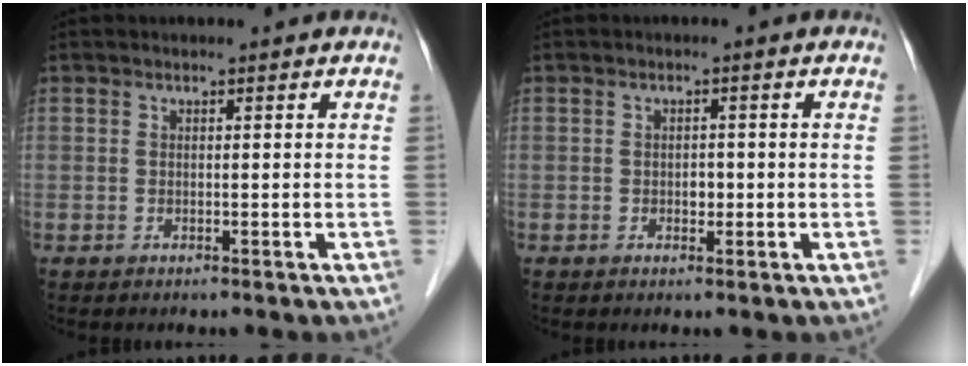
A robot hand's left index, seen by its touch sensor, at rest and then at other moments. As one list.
[{"total": 1.4, "force": [-0.4, 0.9, 0.9], "torque": [-0.014, -0.001, -0.005]}]